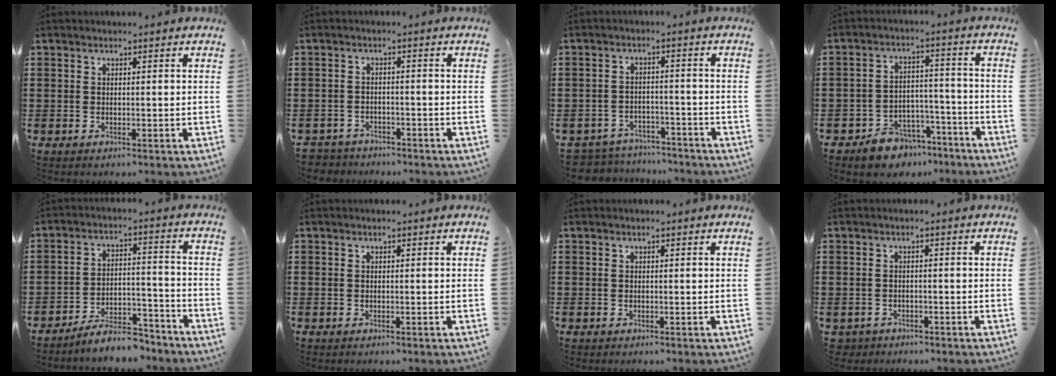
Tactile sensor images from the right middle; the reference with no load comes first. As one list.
[{"total": 2.7, "force": [-2.6, 0.6, -0.3], "torque": [-0.003, 0.000, -0.059]}, {"total": 4.2, "force": [-4.1, 0.7, -0.2], "torque": [-0.012, 0.001, -0.091]}, {"total": 6.2, "force": [-5.6, 2.6, 0.5], "torque": [-0.006, 0.032, -0.109]}, {"total": 6.8, "force": [-6.5, 1.2, 1.9], "torque": [-0.031, 0.014, -0.123]}, {"total": 0.0}, {"total": 0.0}, {"total": 1.1, "force": [-1.0, 0.5, -0.1], "torque": [-0.003, 0.002, -0.024]}]